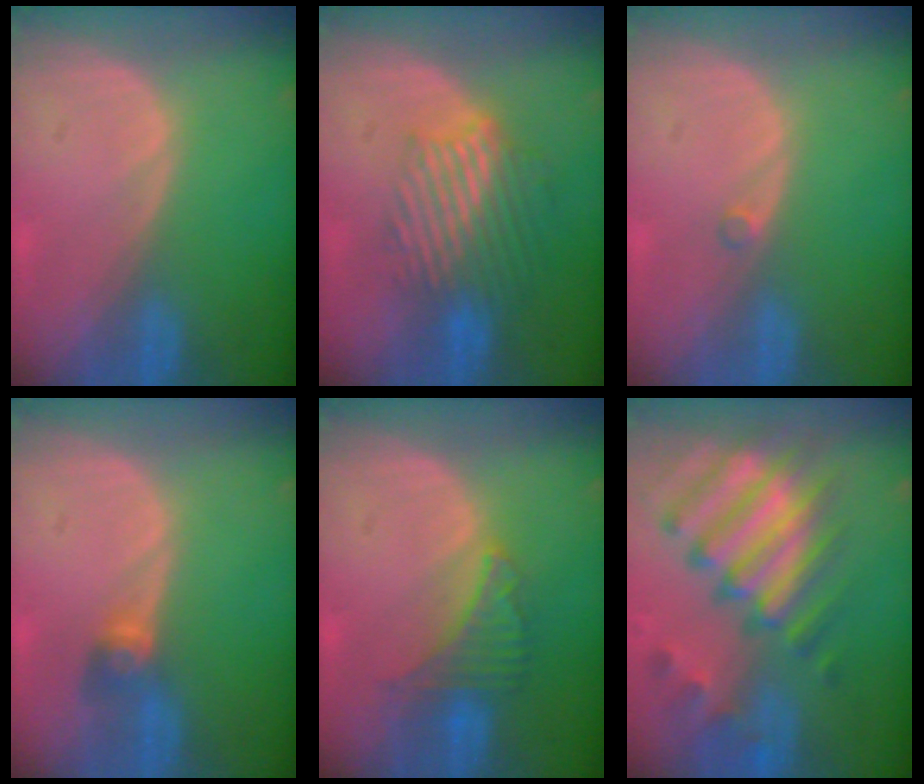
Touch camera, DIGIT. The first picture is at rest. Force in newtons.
{"total": 9.5, "press": 8.1, "slide": 4.8}
{"total": 0.6, "press": 0.6, "slide": 0.1}
{"total": 2.7, "press": 2.6, "slide": 0.5}
{"total": 5.0, "press": 5.0, "slide": 0.4}
{"total": 12.4, "press": 10.7, "slide": 6.3}